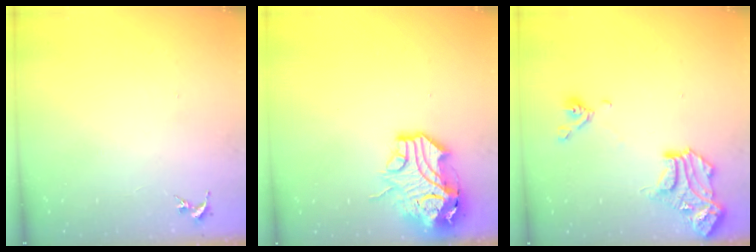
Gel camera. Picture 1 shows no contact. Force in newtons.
{"total": 15.4, "press": 15.3, "slide": 2.0}
{"total": 14.9, "press": 14.8, "slide": 1.2}